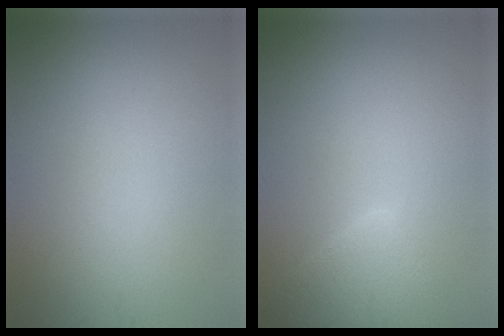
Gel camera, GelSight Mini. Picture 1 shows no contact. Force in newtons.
{"total": 3.8, "press": 3.8, "slide": 0.3}